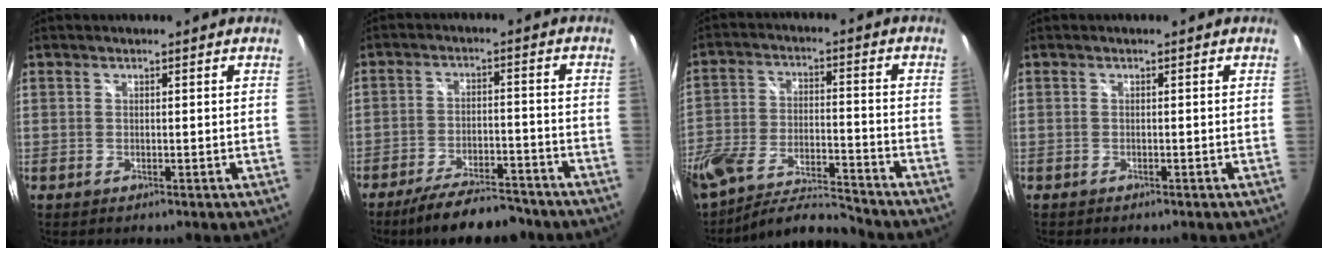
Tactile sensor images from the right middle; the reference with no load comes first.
{"total": 12.6, "force": [-10.7, 3.1, 5.8], "torque": [-0.117, -0.005, -0.161]}
{"total": 13.3, "force": [-11.6, 3.0, 5.8], "torque": [-0.130, -0.020, -0.208]}
{"total": 0.0}